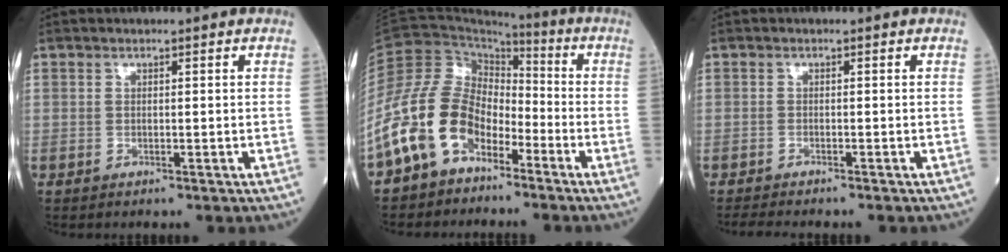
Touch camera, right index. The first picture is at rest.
{"total": 12.6, "force": [-7.6, 7.6, 6.6], "torque": [-0.160, 0.029, -0.155]}
{"total": 4.3, "force": [-3.8, 0.1, 1.9], "torque": [-0.025, -0.009, -0.058]}